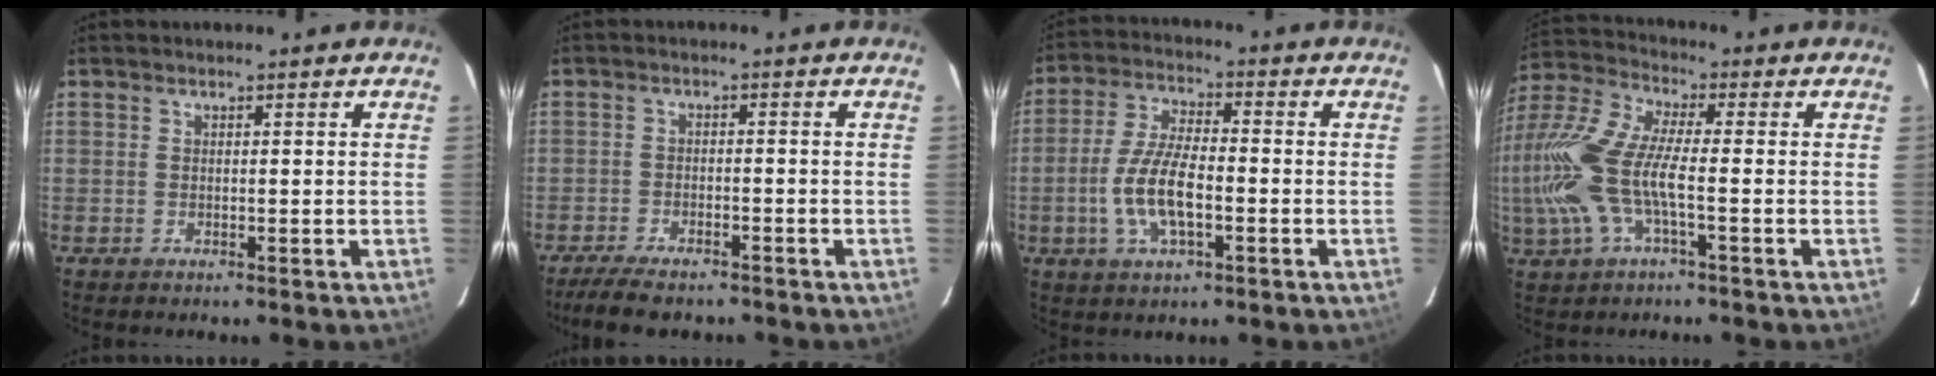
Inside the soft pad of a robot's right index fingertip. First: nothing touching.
{"total": 8.1, "force": [-6.8, 2.2, 3.8], "torque": [-0.093, -0.018, -0.114]}
{"total": 10.0, "force": [-2.8, 3.6, 8.9], "torque": [-0.185, 0.002, -0.054]}
{"total": 15.9, "force": [-2.7, 5.0, 14.9], "torque": [-0.306, -0.005, -0.056]}